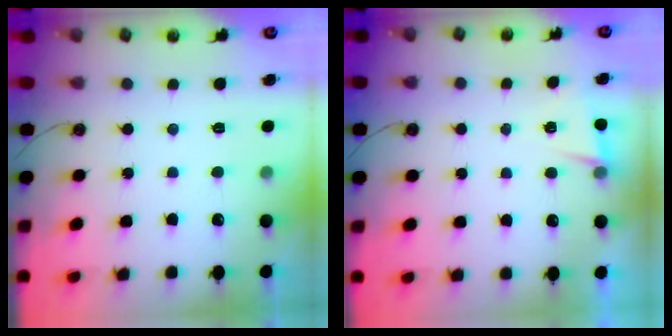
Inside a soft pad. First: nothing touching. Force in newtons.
{"total": 2.6, "press": 1.9, "slide": 1.8}